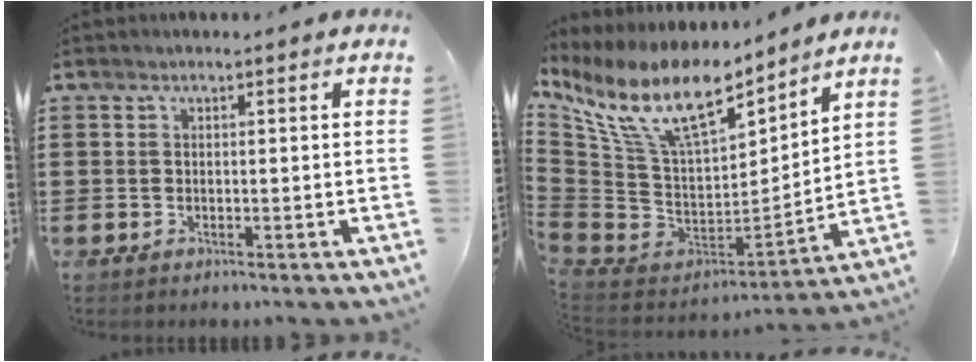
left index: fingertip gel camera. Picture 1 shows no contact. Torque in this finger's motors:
{"motor_torque": [1.35, -0.79, 0.75, 0.21]}